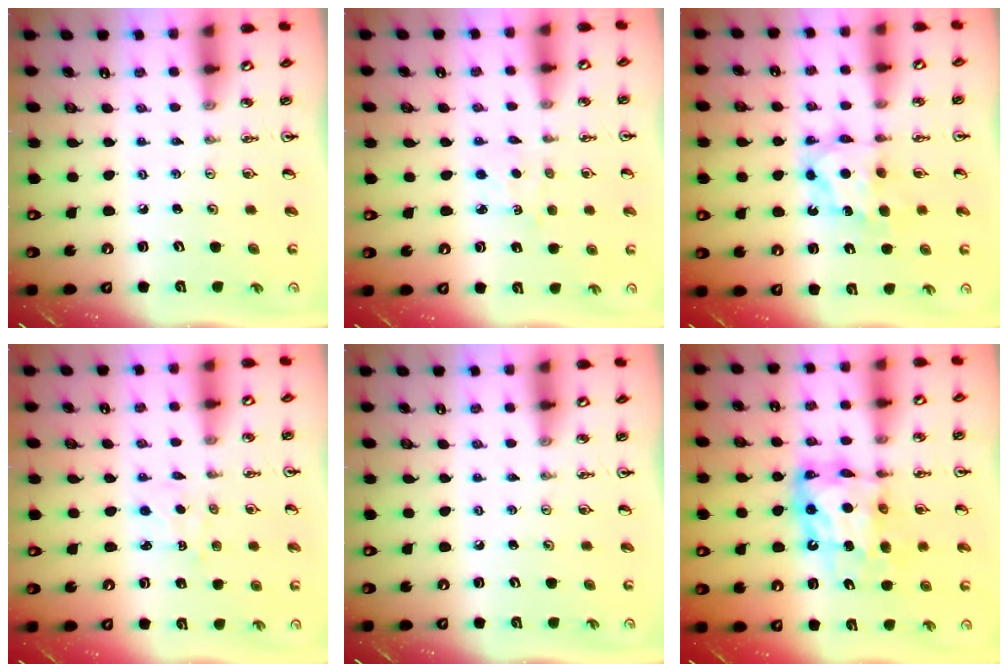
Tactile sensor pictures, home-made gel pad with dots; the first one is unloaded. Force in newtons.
{"total": 2.3, "press": 2.3, "slide": 0.3}
{"total": 7.4, "press": 7.3, "slide": 0.7}
{"total": 2.9, "press": 2.8, "slide": 0.4}
{"total": 0.0}
{"total": 12.4, "press": 12.3, "slide": 1.1}